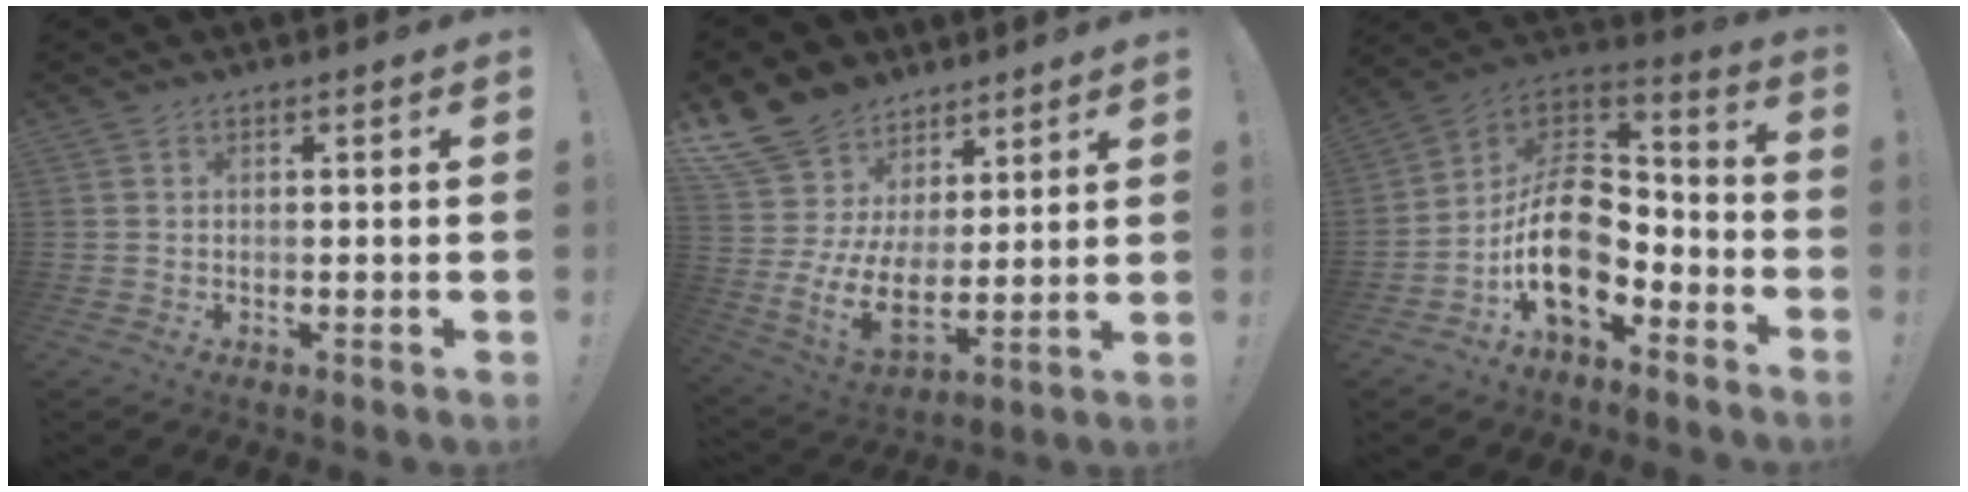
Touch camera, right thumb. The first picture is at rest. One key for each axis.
{"total": 14.9, "fx": 5.5, "fy": 10.9, "fz": 8.5, "tx": -0.174, "ty": -0.059, "tz": 0.111}
{"total": 19.0, "fx": -4.5, "fy": 13.3, "fz": 12.9, "tx": -0.225, "ty": 0.017, "tz": -0.066}